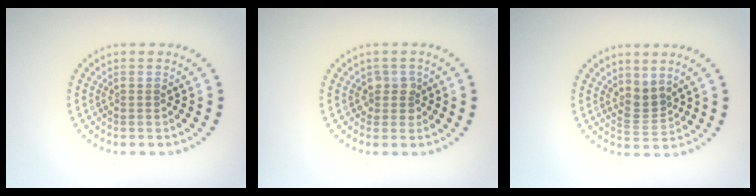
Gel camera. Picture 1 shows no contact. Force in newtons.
{"total": 1.6, "press": 1.4, "slide": 0.6}
{"total": 2.3, "press": 1.6, "slide": 1.6}